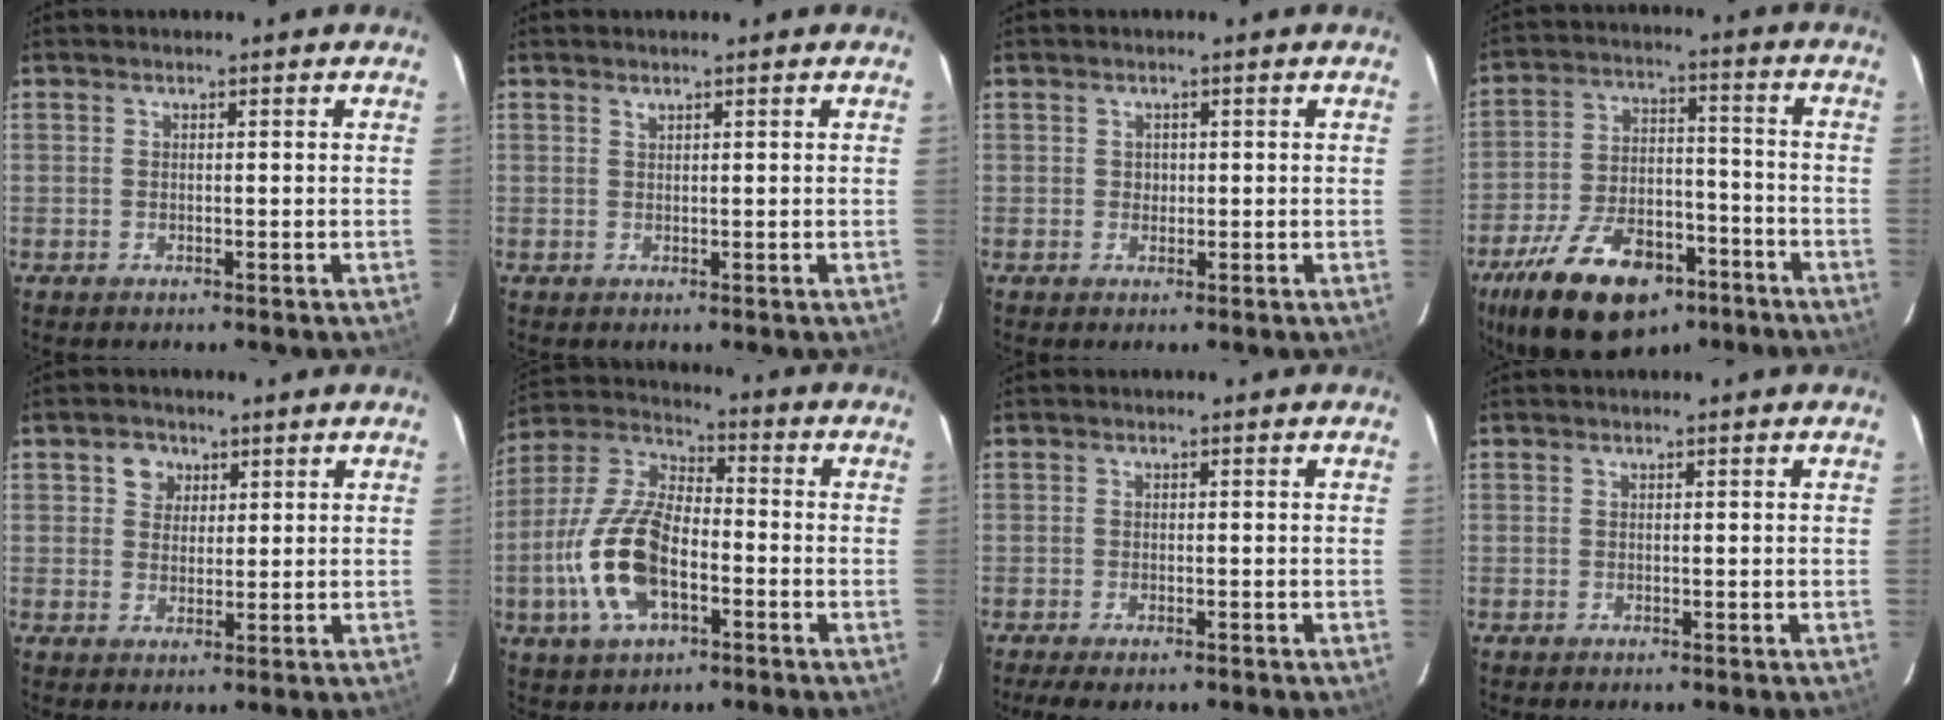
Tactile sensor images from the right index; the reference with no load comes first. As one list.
[{"total": 0.6, "force": [0.5, 0.1, 0.2], "torque": [-0.002, 0.001, 0.010]}, {"total": 1.2, "force": [0.0, 1.2, 0.2], "torque": [0.002, 0.003, 0.001]}, {"total": 21.8, "force": [-13.6, 11.1, 12.9], "torque": [-0.256, -0.003, -0.209]}, {"total": 3.8, "force": [1.7, 3.3, 0.9], "torque": [-0.005, 0.013, 0.030]}, {"total": 15.6, "force": [-4.7, 7.3, 13.0], "torque": [-0.286, 0.000, -0.090]}, {"total": 4.1, "force": [-3.0, 1.3, 2.5], "torque": [-0.060, -0.013, -0.050]}, {"total": 0.0}]